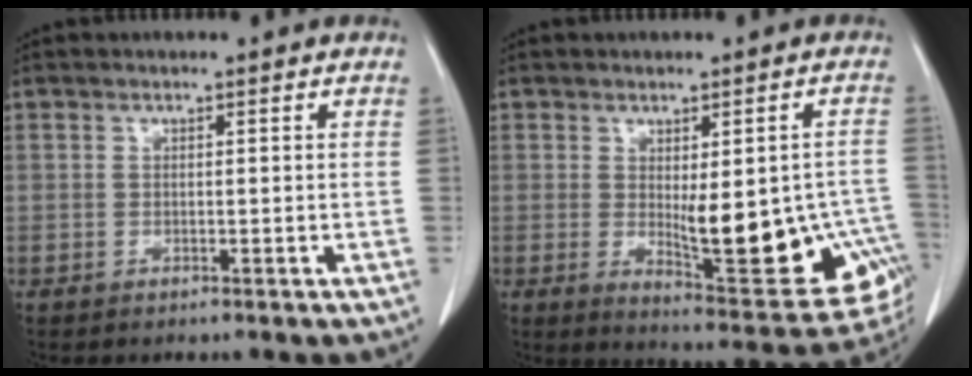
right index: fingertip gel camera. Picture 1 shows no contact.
{"total": 16.3, "force": [-3.2, 5.2, 15.1], "torque": [-0.138, 0.001, -0.020]}